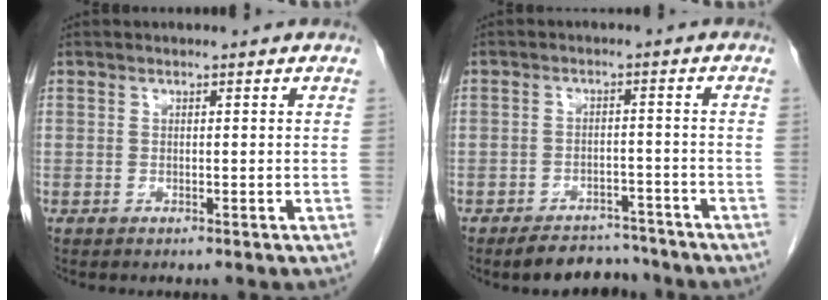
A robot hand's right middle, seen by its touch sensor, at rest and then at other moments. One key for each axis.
{"total": 6.5, "fx": -5.9, "fy": 2.5, "fz": 1.2, "tx": -0.005, "ty": 0.005, "tz": -0.087}